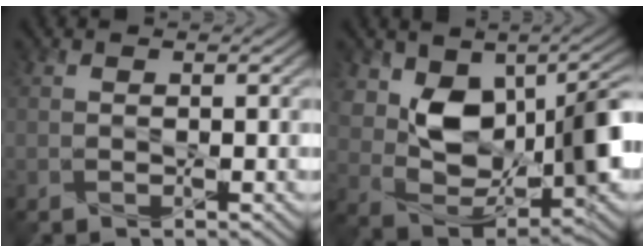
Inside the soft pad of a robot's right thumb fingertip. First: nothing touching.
{"total": 12.9, "force": [2.1, 8.5, 9.5], "torque": [-0.144, -0.022, 0.048]}